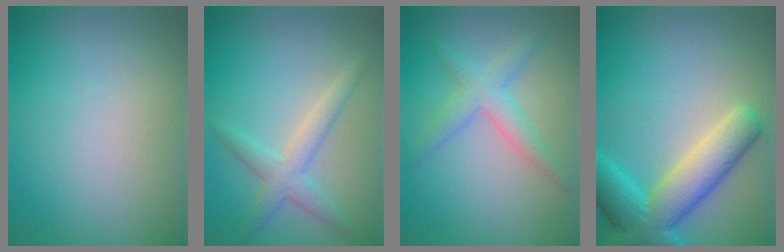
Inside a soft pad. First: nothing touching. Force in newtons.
{"total": 3.0, "press": 3.0, "slide": 0.1}
{"total": 2.9, "press": 2.9, "slide": 0.1}
{"total": 7.6, "press": 7.6, "slide": 0.6}